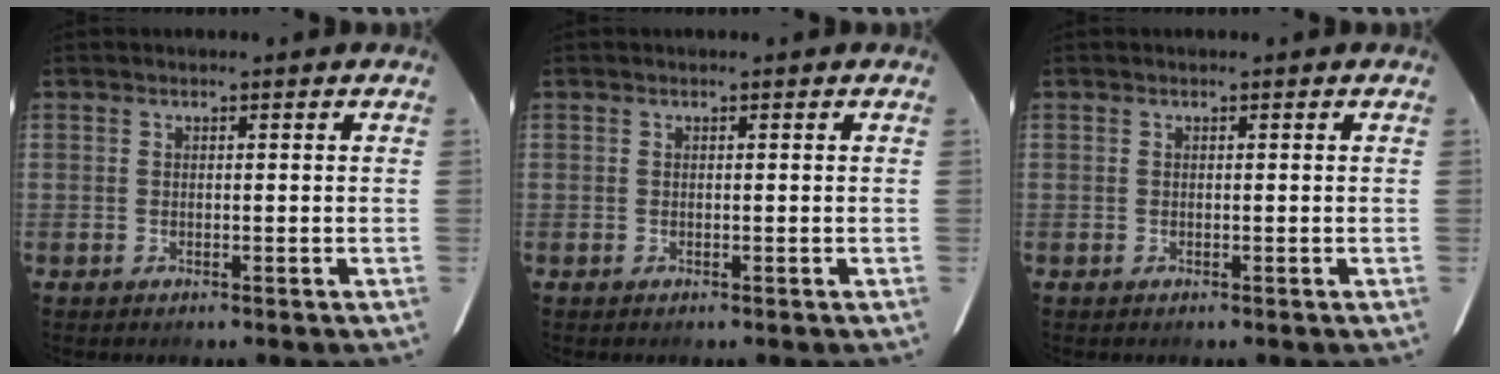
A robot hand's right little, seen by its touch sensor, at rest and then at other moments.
{"total": 0.0}
{"total": 0.0}